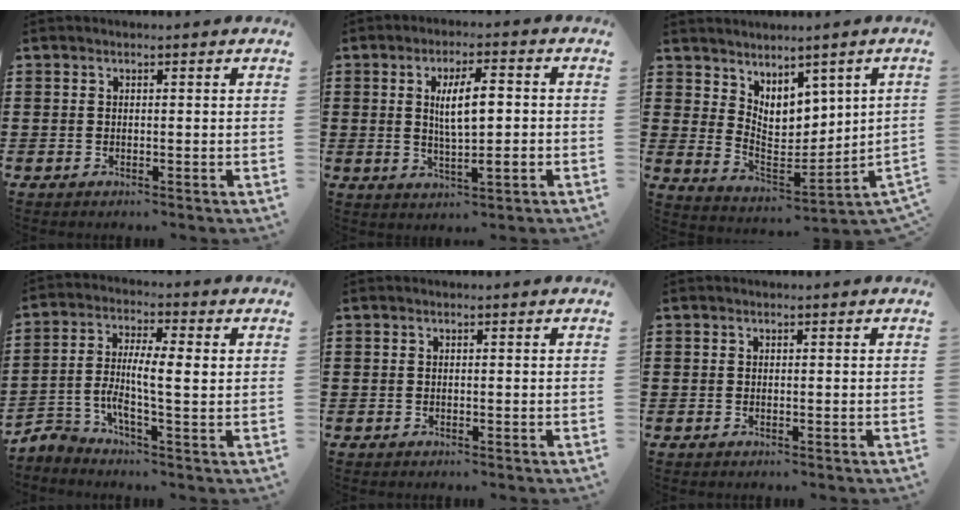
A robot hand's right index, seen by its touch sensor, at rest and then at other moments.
{"total": 7.2, "force": [0.4, 2.1, 6.9], "torque": [-0.118, 0.004, 0.003]}
{"total": 5.4, "force": [3.6, 3.8, 1.5], "torque": [-0.048, -0.019, 0.068]}
{"total": 6.0, "force": [-0.6, 1.8, 5.7], "torque": [-0.108, -0.002, -0.012]}
{"total": 0.0}
{"total": 0.0}